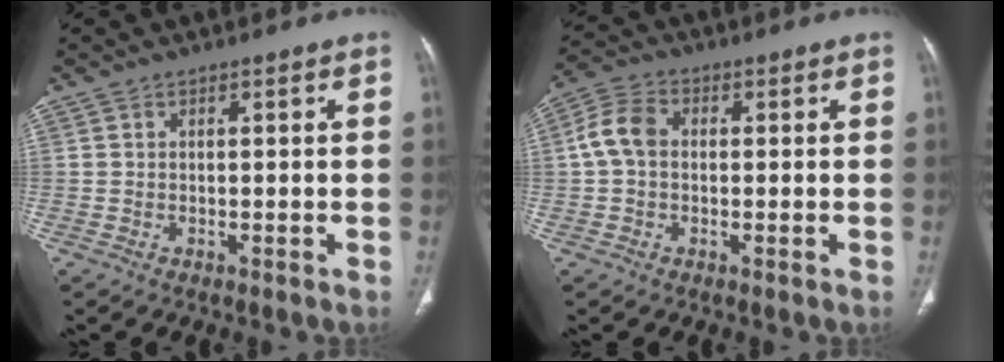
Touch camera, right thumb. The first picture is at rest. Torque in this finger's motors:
{"motor_torque": [-0.19, 0.26, 0.12, -0.13, 0.11]}